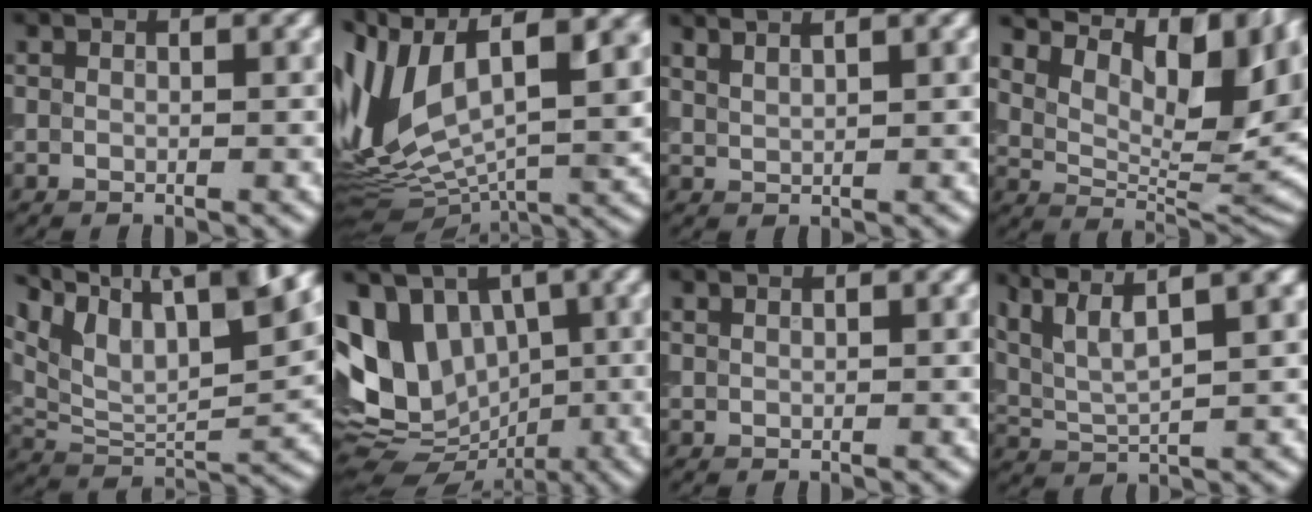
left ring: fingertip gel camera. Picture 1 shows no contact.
{"total": 13.5, "force": [3.3, 5.9, 11.7], "torque": [-0.250, 0.009, 0.064]}
{"total": 3.2, "force": [2.6, 1.1, 1.6], "torque": [-0.007, 0.017, 0.019]}
{"total": 13.9, "force": [6.6, 6.6, 10.4], "torque": [-0.152, 0.011, 0.127]}
{"total": 12.6, "force": [7.9, 4.6, 8.7], "torque": [-0.151, 0.019, 0.134]}
{"total": 10.7, "force": [1.3, 8.1, 6.9], "torque": [-0.136, 0.000, 0.025]}
{"total": 0.6, "force": [0.6, 0.2, 0.3], "torque": [-0.004, -0.002, 0.008]}
{"total": 9.0, "force": [5.7, 2.5, 6.5], "torque": [-0.126, 0.022, 0.089]}